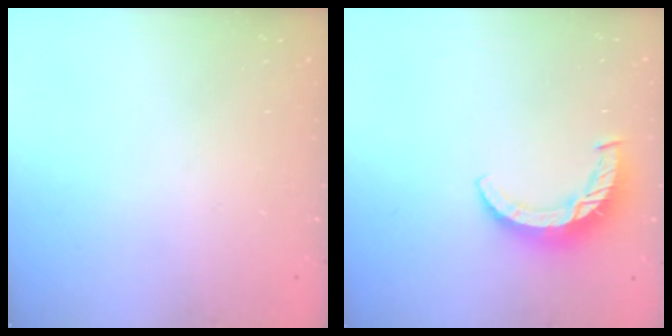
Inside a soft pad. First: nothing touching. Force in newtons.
{"total": 9.3, "press": 9.3, "slide": 0.5}